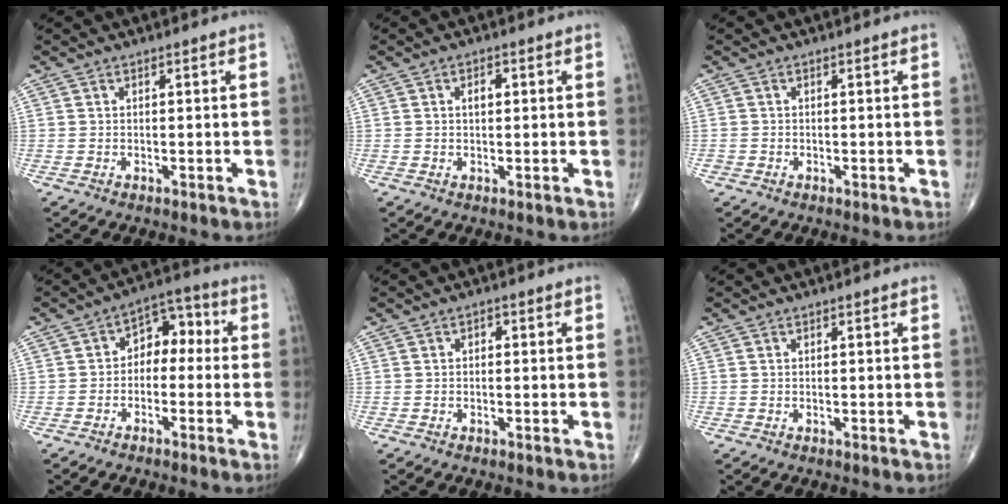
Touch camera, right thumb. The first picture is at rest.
{"total": 2.2, "force": [0.4, 1.3, 1.7], "torque": [-0.025, 0.004, 0.005]}
{"total": 0.6, "force": [-0.2, 0.5, 0.0], "torque": [0.004, 0.004, -0.006]}
{"total": 7.1, "force": [-0.6, 5.0, 5.1], "torque": [-0.038, 0.040, -0.027]}
{"total": 0.9, "force": [0.0, 0.6, 0.6], "torque": [-0.002, 0.004, -0.004]}
{"total": 0.0}